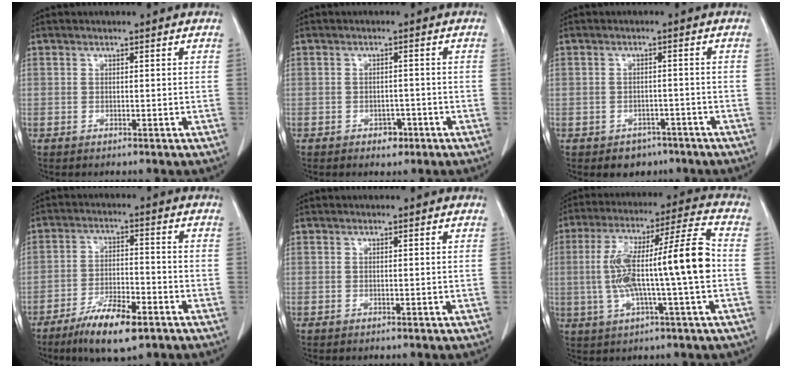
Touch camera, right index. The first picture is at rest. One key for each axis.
{"total": 2.3, "fx": -1.3, "fy": 1.5, "fz": 1.1, "tx": -0.010, "ty": 0.005, "tz": -0.013}
{"total": 3.5, "fx": -2.3, "fy": 2.6, "fz": 0.7, "tx": -0.006, "ty": 0.010, "tz": -0.026}
{"total": 9.3, "fx": -5.9, "fy": 2.1, "fz": 6.8, "tx": -0.126, "ty": -0.012, "tz": -0.100}
{"total": 0.0}
{"total": 15.8, "fx": -1.0, "fy": 0.7, "fz": 15.8, "tx": -0.283, "ty": 0.029, "tz": -0.021}